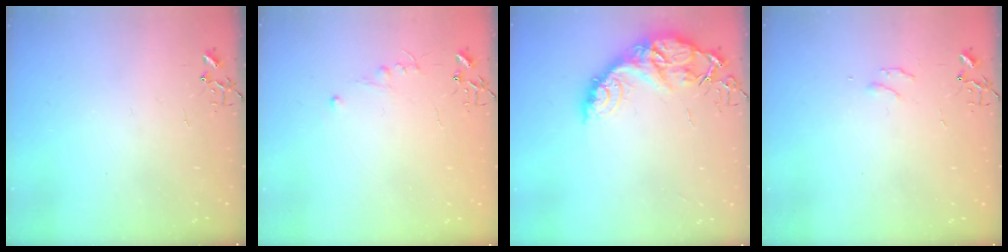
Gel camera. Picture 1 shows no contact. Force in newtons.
{"total": 5.1, "press": 5.1, "slide": 0.4}
{"total": 15.1, "press": 15.0, "slide": 1.1}
{"total": 4.6, "press": 4.6, "slide": 0.5}